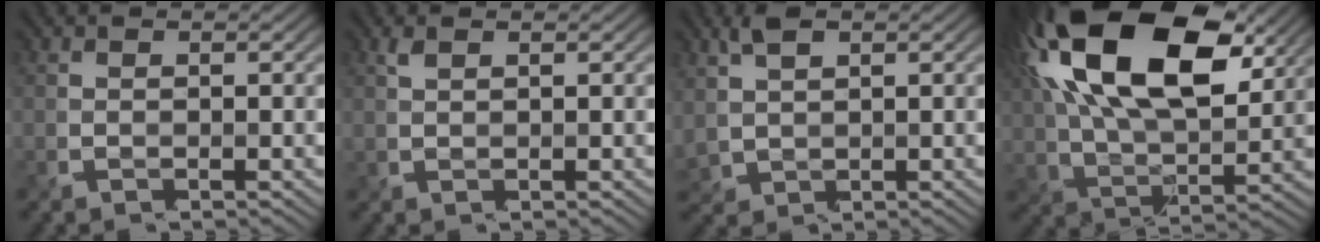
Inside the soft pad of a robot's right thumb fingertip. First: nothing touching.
{"total": 0.9, "force": [0.7, -0.5, 0.4], "torque": [-0.015, -0.004, 0.023]}
{"total": 3.9, "force": [1.6, 2.0, 2.9], "torque": [-0.077, -0.002, 0.040]}
{"total": 20.7, "force": [8.9, 10.0, 15.7], "torque": [-0.322, 0.048, 0.136]}